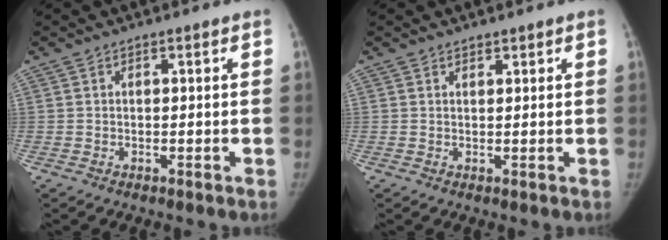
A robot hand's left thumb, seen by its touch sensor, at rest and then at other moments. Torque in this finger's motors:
{"motor_torque": [-0.24, -0.09, -0.07, -0.02, -0.03]}